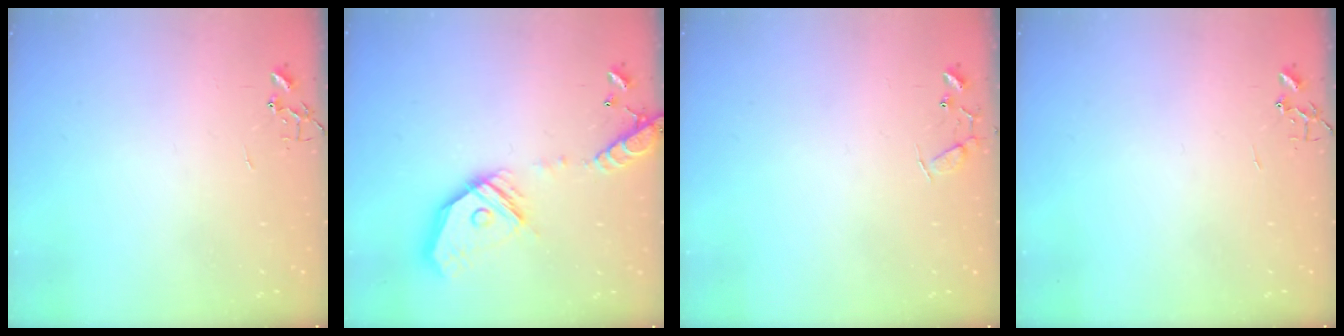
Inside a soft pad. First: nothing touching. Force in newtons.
{"total": 18.8, "press": 18.6, "slide": 3.0}
{"total": 7.7, "press": 7.6, "slide": 0.5}
{"total": 0.0}